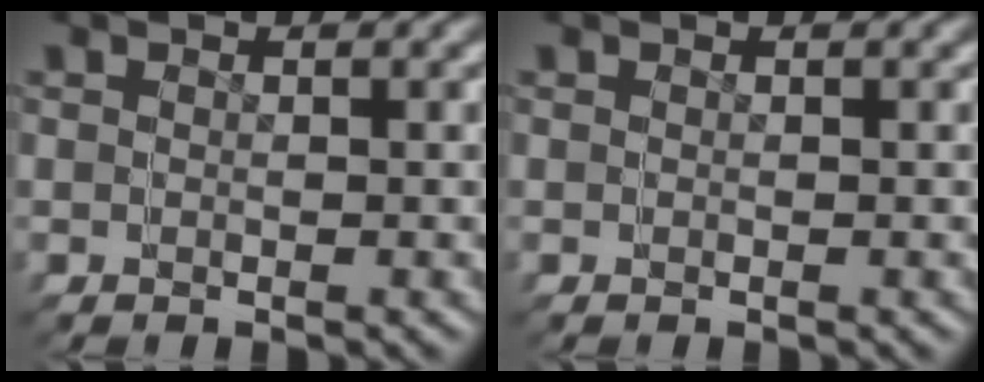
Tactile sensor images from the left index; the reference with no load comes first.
{"total": 0.0}